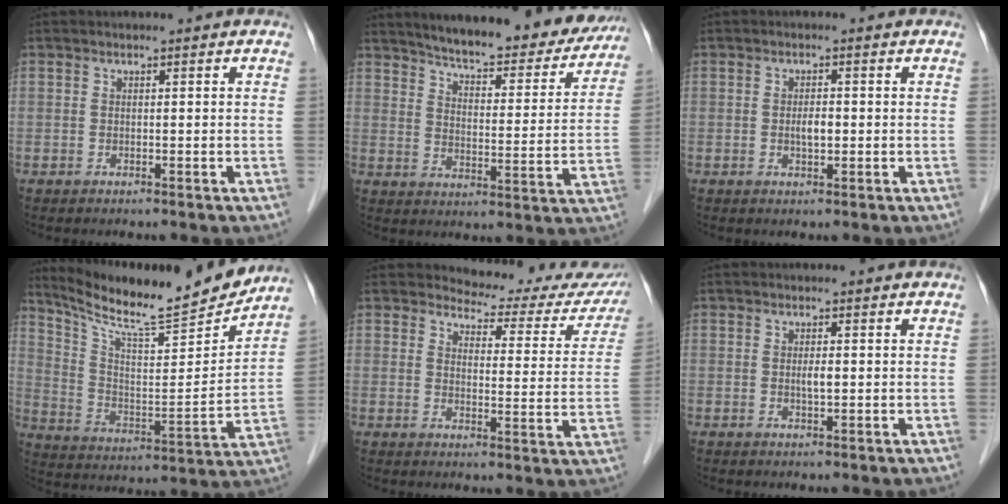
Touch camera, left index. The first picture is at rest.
{"total": 21.3, "force": [18.9, 4.7, 8.6], "torque": [-0.111, -0.023, 0.238]}
{"total": 2.1, "force": [-0.2, 0.8, 1.9], "torque": [-0.035, 0.000, -0.004]}
{"total": 19.7, "force": [17.8, 1.1, 8.3], "torque": [-0.149, -0.033, 0.281]}
{"total": 13.3, "force": [12.8, 3.0, 1.6], "torque": [0.005, -0.048, 0.126]}
{"total": 1.4, "force": [0.0, 0.3, 1.3], "torque": [-0.024, -0.002, 0.000]}